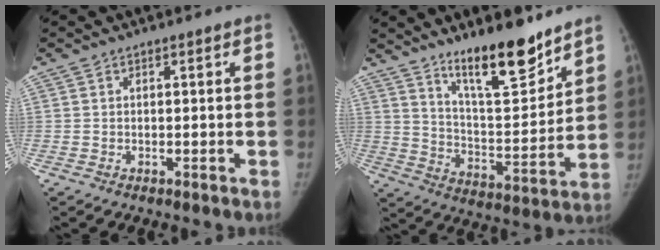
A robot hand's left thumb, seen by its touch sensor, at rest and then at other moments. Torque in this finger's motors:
{"motor_torque": [0.30, -0.47, 1.45, -1.32, 0.15]}